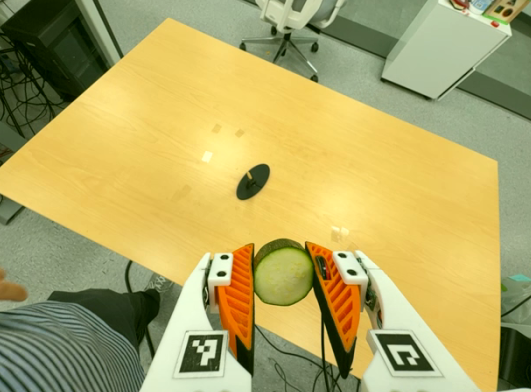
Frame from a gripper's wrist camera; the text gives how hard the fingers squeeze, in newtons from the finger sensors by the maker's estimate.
{"total": 11.4, "left": 10.5, "right": 12.2}